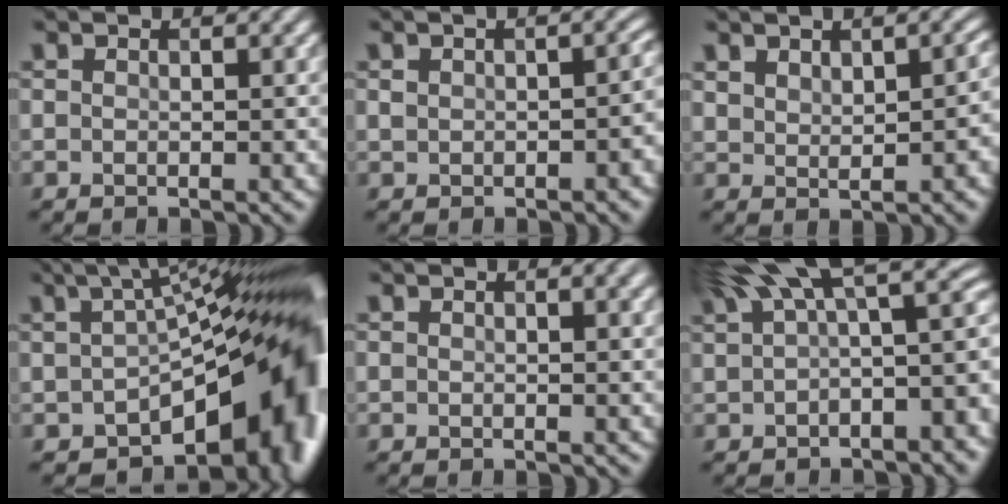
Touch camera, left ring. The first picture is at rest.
{"total": 3.6, "force": [-0.1, 2.2, 2.9], "torque": [-0.034, 0.005, 0.000]}
{"total": 4.3, "force": [1.8, 2.0, 3.3], "torque": [-0.049, 0.003, 0.036]}
{"total": 17.8, "force": [-4.4, 9.5, 14.4], "torque": [-0.146, -0.030, -0.039]}
{"total": 1.9, "force": [1.0, 0.6, 1.5], "torque": [-0.010, 0.006, 0.012]}
{"total": 10.3, "force": [3.8, 4.0, 8.7], "torque": [-0.110, 0.022, 0.062]}